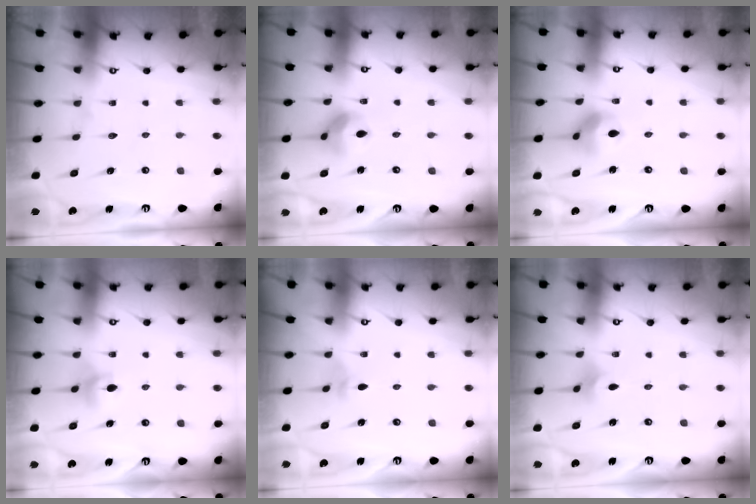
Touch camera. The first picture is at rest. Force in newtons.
{"total": 8.5, "press": 8.4, "slide": 1.0}
{"total": 8.3, "press": 8.1, "slide": 1.4}
{"total": 4.9, "press": 4.9, "slide": 0.5}
{"total": 2.5, "press": 2.4, "slide": 0.6}
{"total": 1.6, "press": 1.5, "slide": 0.4}